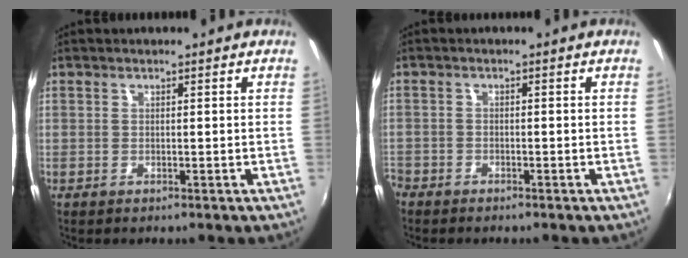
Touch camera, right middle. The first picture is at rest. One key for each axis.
{"total": 3.3, "fx": -2.7, "fy": 1.8, "fz": 0.6, "tx": -0.033, "ty": -0.002, "tz": -0.052}